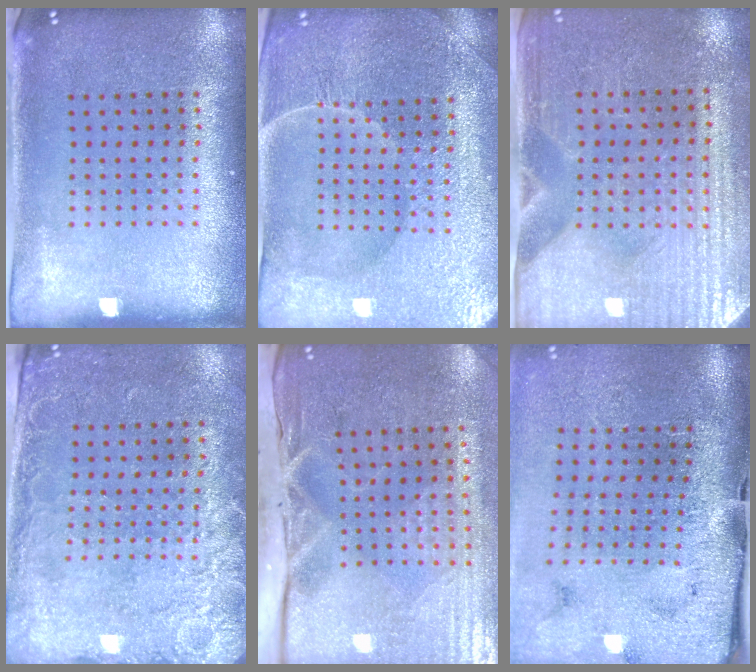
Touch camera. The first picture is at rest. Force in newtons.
{"total": 4.7, "press": 4.5, "slide": 1.4}
{"total": 3.6, "press": 3.4, "slide": 1.4}
{"total": 2.5, "press": 2.1, "slide": 1.4}
{"total": 5.0, "press": 4.2, "slide": 2.7}
{"total": 4.7, "press": 3.6, "slide": 2.9}